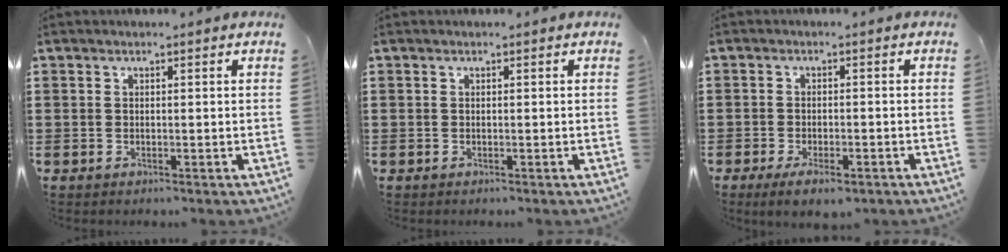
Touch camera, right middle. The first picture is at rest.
{"total": 0.0}
{"total": 3.3, "force": [-2.4, 1.0, 2.1], "torque": [-0.050, -0.003, -0.049]}